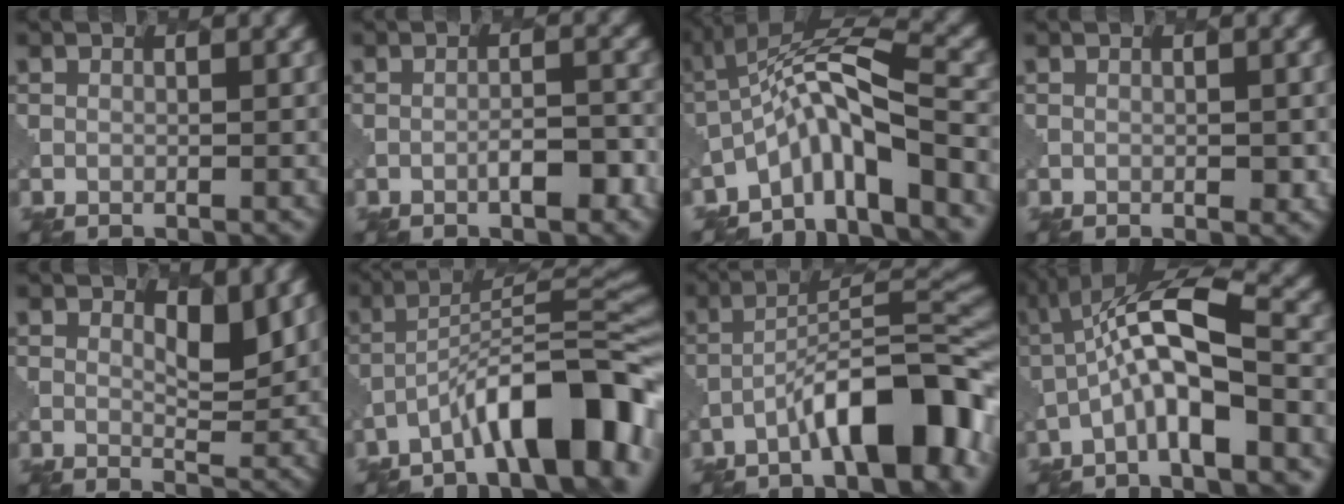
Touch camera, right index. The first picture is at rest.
{"total": 2.4, "force": [-1.3, 0.6, 2.0], "torque": [-0.033, 0.007, -0.017]}
{"total": 7.3, "force": [-3.8, 1.7, 6.0], "torque": [-0.108, 0.015, -0.070]}
{"total": 0.8, "force": [-0.3, 0.4, 0.6], "torque": [-0.012, -0.001, 0.001]}
{"total": 3.2, "force": [1.6, 1.1, 2.5], "torque": [-0.044, -0.012, 0.032]}
{"total": 11.3, "force": [-6.6, 2.9, 8.7], "torque": [-0.129, 0.021, -0.103]}
{"total": 9.7, "force": [-5.4, 2.4, 7.8], "torque": [-0.116, 0.023, -0.084]}
{"total": 7.5, "force": [-2.0, 1.7, 7.0], "torque": [-0.129, 0.024, -0.042]}